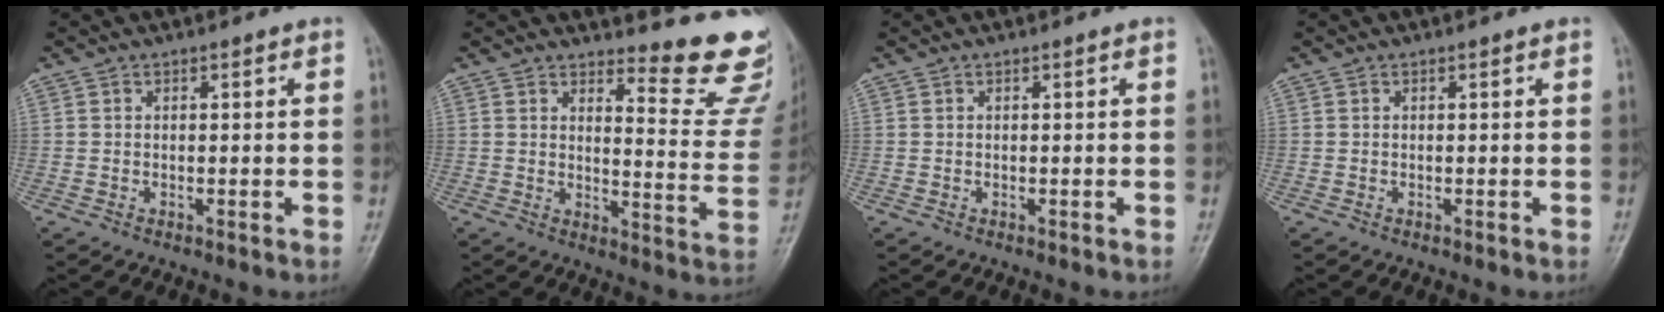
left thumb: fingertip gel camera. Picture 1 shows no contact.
{"total": 14.0, "force": [12.8, 3.0, 4.7], "torque": [-0.021, -0.153, 0.138]}
{"total": 0.0}
{"total": 0.0}